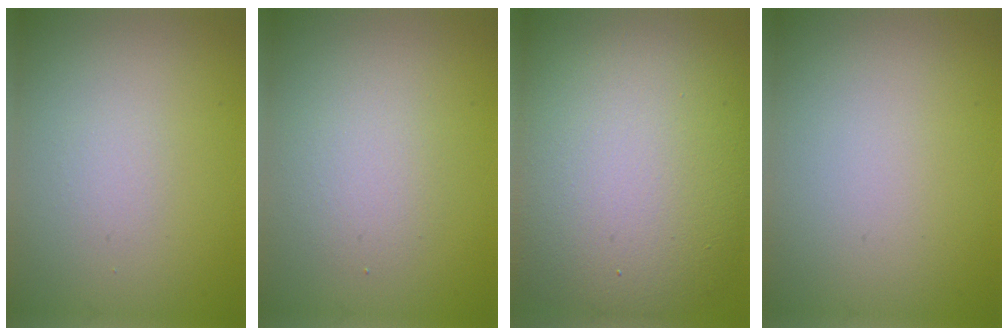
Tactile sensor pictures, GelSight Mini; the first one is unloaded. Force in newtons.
{"total": 2.1, "press": 2.1, "slide": 0.1}
{"total": 15.0, "press": 15.0, "slide": 0.5}
{"total": 0.0}